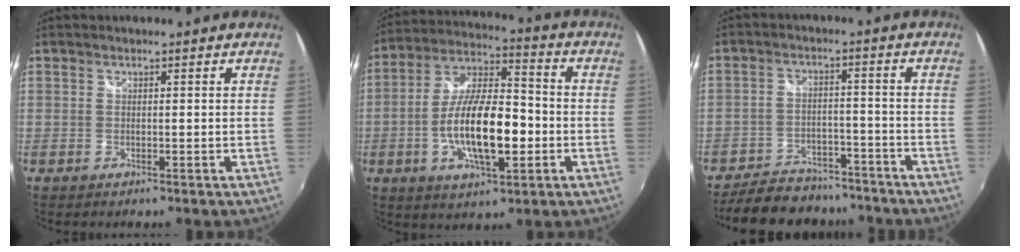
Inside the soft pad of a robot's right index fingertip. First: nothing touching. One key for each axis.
{"total": 16.1, "fx": -3.7, "fy": 5.8, "fz": 14.5, "tx": -0.276, "ty": 0.005, "tz": -0.066}
{"total": 15.8, "fx": -13.3, "fy": 6.8, "fz": 5.1, "tx": -0.131, "ty": 0.018, "tz": -0.181}